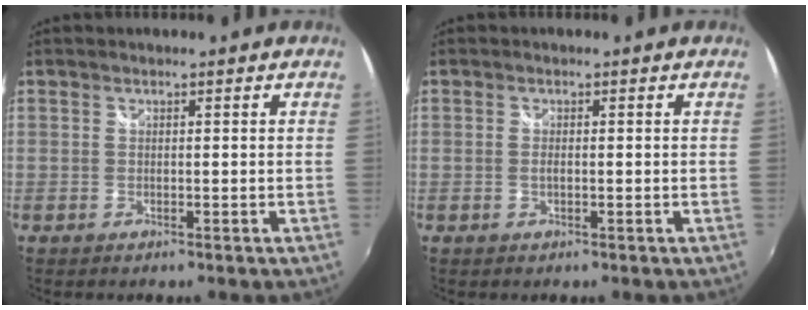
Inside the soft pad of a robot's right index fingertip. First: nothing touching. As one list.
[{"total": 0.7, "force": [-0.2, 0.3, 0.7], "torque": [-0.016, 0.000, -0.004]}]